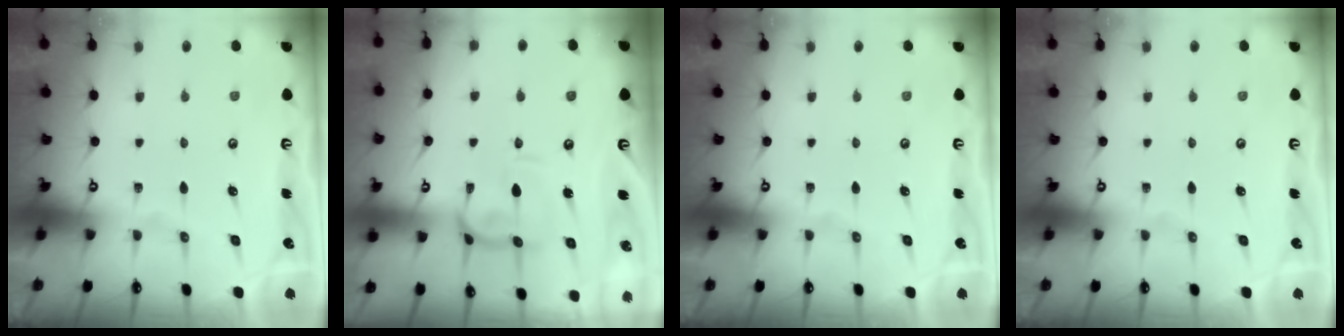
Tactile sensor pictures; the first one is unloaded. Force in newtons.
{"total": 5.5, "press": 5.3, "slide": 1.1}
{"total": 0.0}
{"total": 0.0}